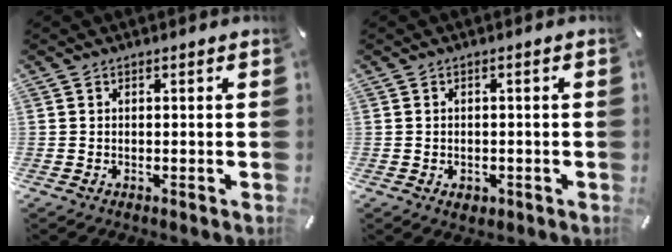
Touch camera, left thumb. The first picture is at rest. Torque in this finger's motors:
{"motor_torque": [0.02, 0.04, -0.01, -0.01, 0.01]}